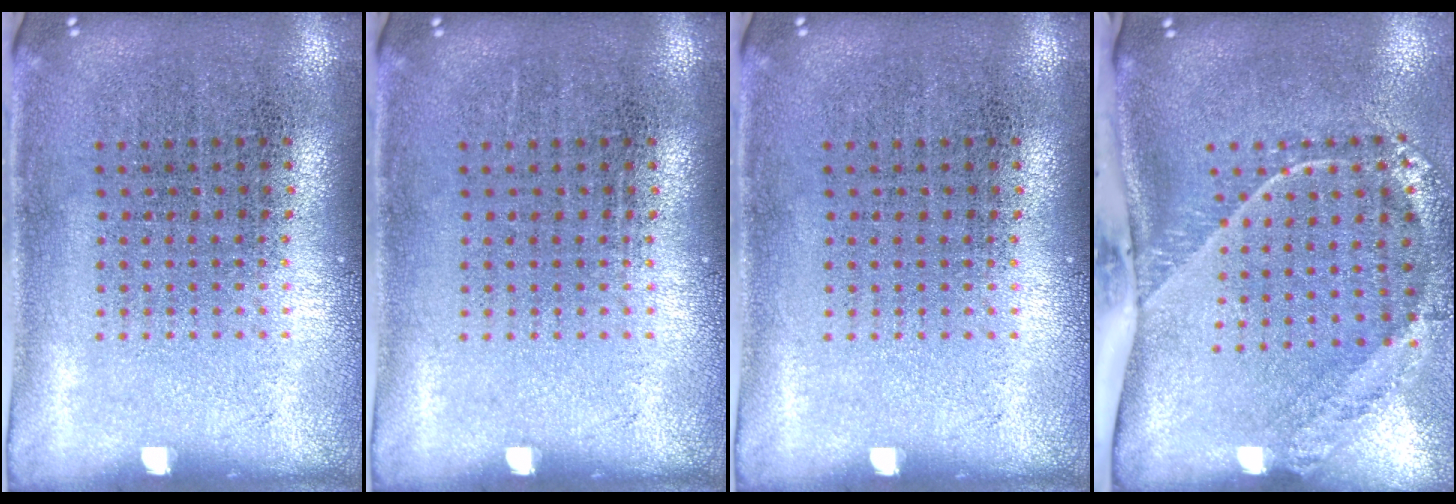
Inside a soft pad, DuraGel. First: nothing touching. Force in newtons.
{"total": 0.0}
{"total": 0.0}
{"total": 2.7, "press": 1.8, "slide": 2.0}